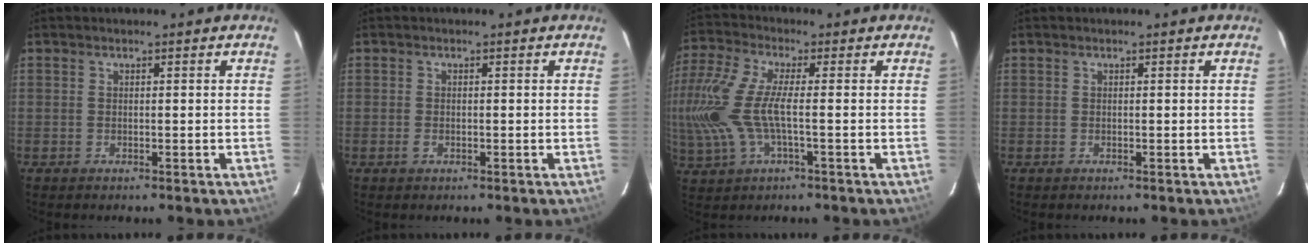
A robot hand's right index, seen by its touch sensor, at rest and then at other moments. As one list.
[{"total": 1.2, "force": [-0.4, 0.7, 0.8], "torque": [-0.018, 0.000, -0.008]}, {"total": 13.9, "force": [-1.5, 4.3, 13.1], "torque": [-0.279, -0.006, -0.026]}, {"total": 0.0}]